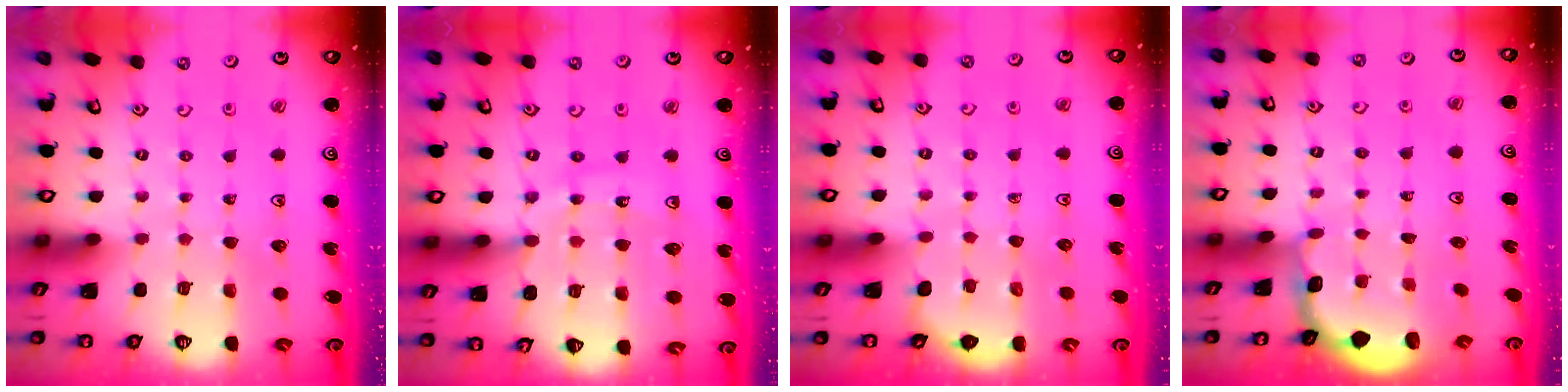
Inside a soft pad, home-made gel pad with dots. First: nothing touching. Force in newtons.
{"total": 14.0, "press": 13.5, "slide": 3.5}
{"total": 2.0, "press": 2.0, "slide": 0.2}
{"total": 1.9, "press": 1.7, "slide": 0.8}